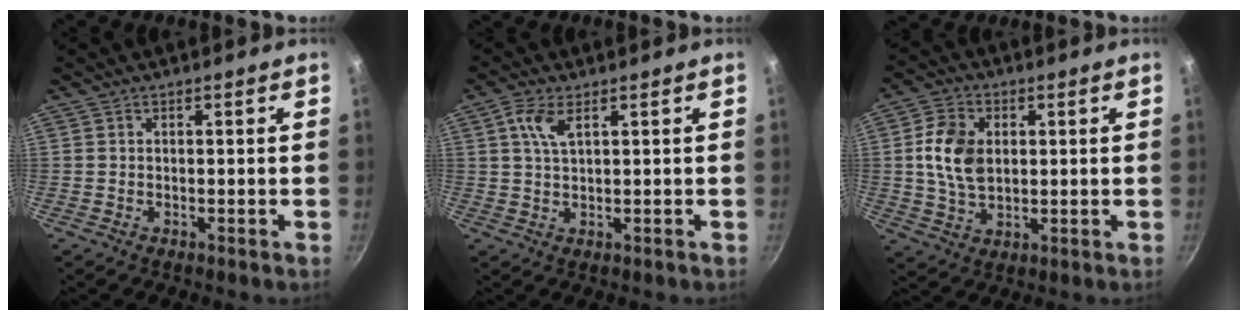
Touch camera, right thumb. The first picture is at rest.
{"total": 4.1, "force": [1.7, 1.6, 3.4], "torque": [-0.073, 0.000, 0.034]}
{"total": 9.7, "force": [1.3, 6.6, 7.0], "torque": [-0.120, 0.003, 0.025]}